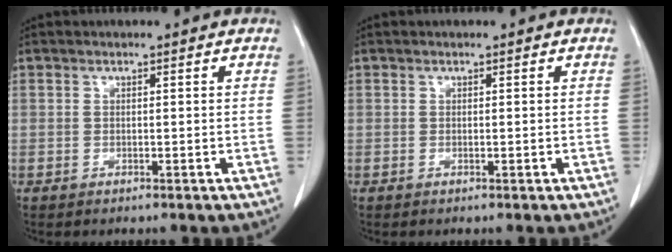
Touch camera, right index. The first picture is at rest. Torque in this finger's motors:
{"motor_torque": [0.01, 0.00, 0.00, 0.01]}